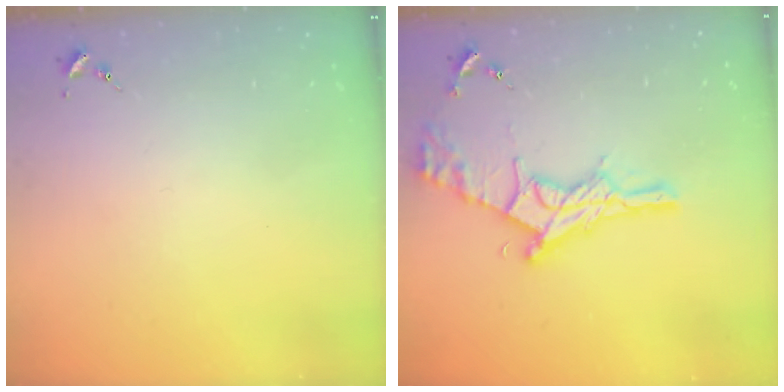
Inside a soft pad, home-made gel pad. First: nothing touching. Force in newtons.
{"total": 19.0, "press": 18.9, "slide": 1.3}